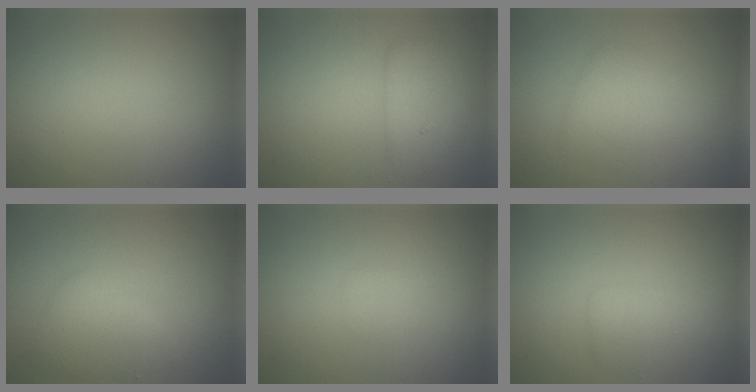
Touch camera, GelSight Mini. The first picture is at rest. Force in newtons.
{"total": 2.1, "press": 2.1, "slide": 0.1}
{"total": 2.4, "press": 2.4, "slide": 0.3}
{"total": 2.6, "press": 2.6, "slide": 0.1}
{"total": 0.5, "press": 0.5, "slide": 0.0}
{"total": 1.6, "press": 1.6, "slide": 0.0}